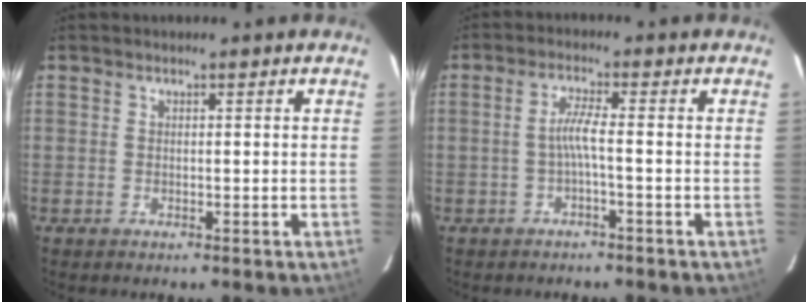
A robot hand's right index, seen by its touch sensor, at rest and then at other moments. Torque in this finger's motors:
{"motor_torque": [0.64, -0.14, 0.26, 0.08]}